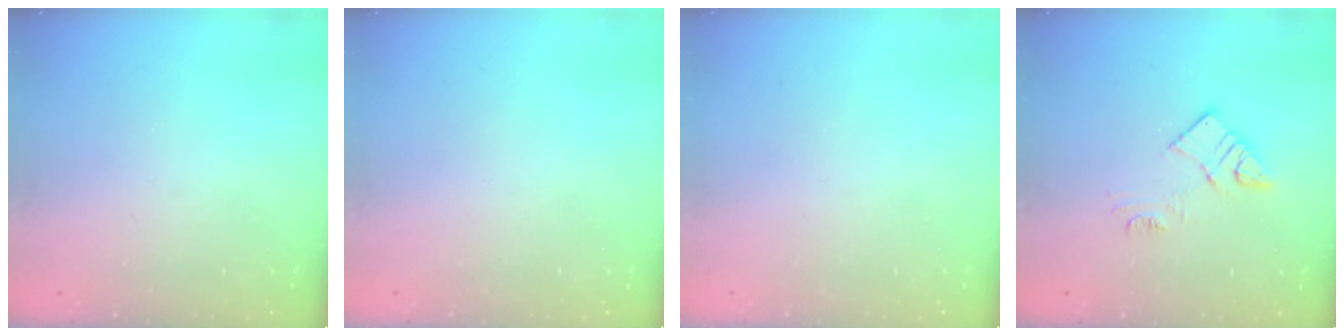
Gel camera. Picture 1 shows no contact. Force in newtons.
{"total": 1.5, "press": 1.5, "slide": 0.1}
{"total": 1.5, "press": 1.5, "slide": 0.1}
{"total": 9.7, "press": 9.6, "slide": 0.6}